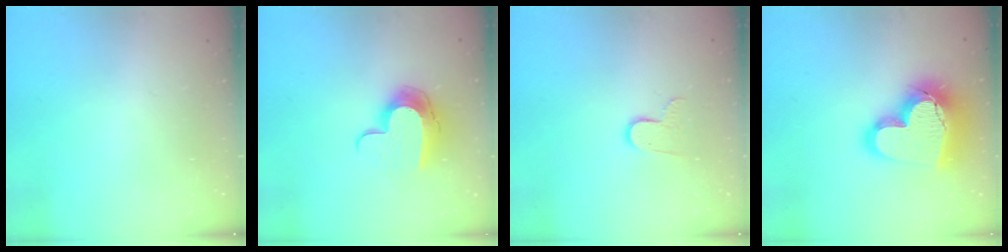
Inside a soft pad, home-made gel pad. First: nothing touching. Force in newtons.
{"total": 11.3, "press": 11.3, "slide": 0.2}
{"total": 7.6, "press": 7.6, "slide": 0.7}
{"total": 21.8, "press": 21.7, "slide": 1.8}